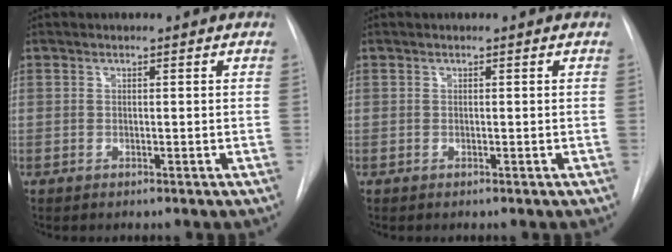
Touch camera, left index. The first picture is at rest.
{"total": 0.0}